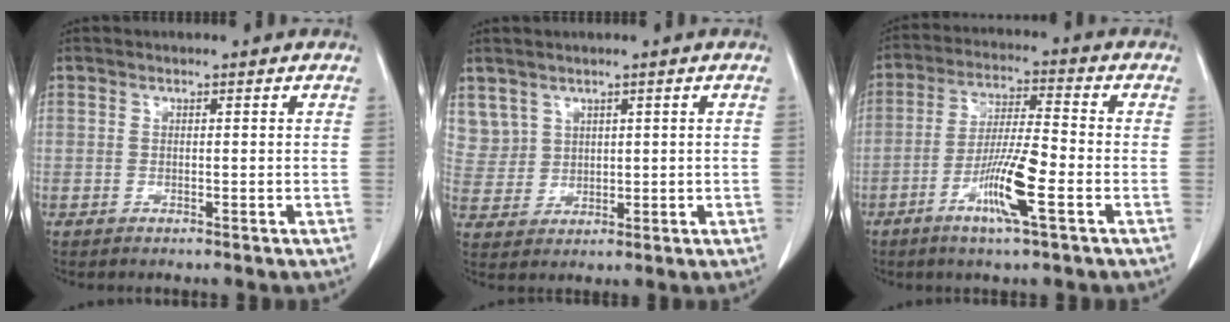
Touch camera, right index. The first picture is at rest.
{"total": 5.9, "force": [3.3, 4.9, 0.3], "torque": [-0.012, 0.014, 0.081]}
{"total": 9.8, "force": [-3.9, 0.5, 8.9], "torque": [-0.169, -0.009, -0.075]}